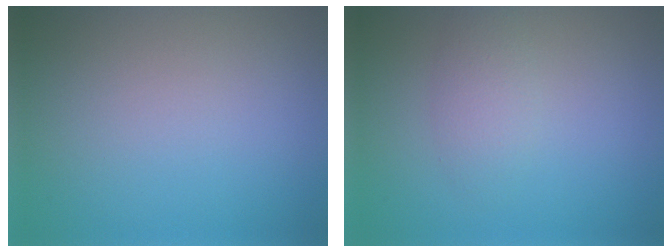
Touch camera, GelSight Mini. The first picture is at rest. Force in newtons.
{"total": 1.9, "press": 1.9, "slide": 0.1}